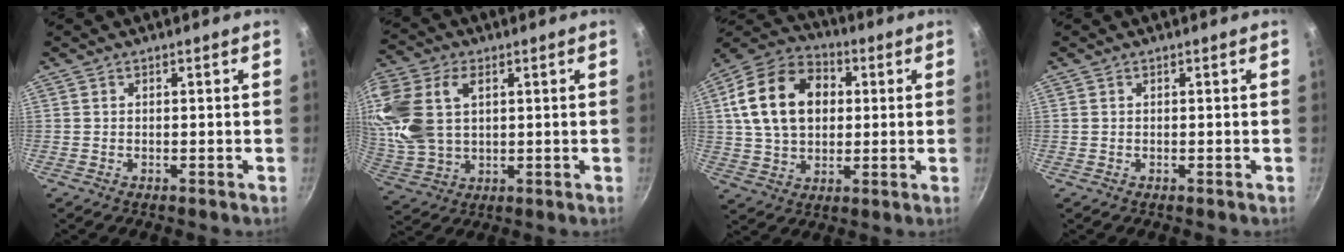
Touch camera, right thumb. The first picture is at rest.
{"total": 16.7, "force": [4.5, 11.0, 11.7], "torque": [-0.250, -0.005, 0.093]}
{"total": 18.3, "force": [3.5, 13.2, 12.2], "torque": [-0.195, 0.018, 0.051]}
{"total": 0.0}